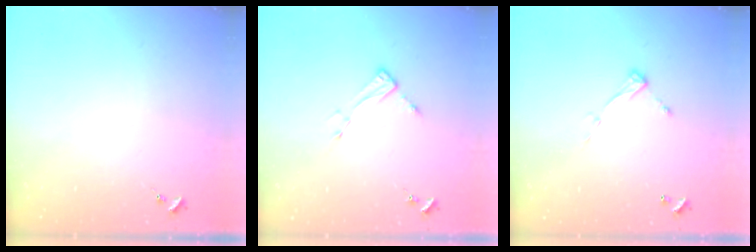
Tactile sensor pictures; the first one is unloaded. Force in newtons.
{"total": 4.8, "press": 4.7, "slide": 0.3}
{"total": 6.3, "press": 6.3, "slide": 0.3}